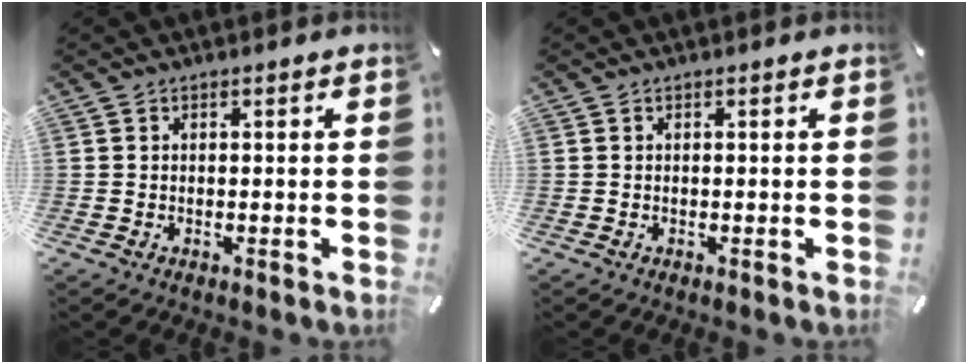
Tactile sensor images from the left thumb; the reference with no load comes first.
{"total": 0.0}